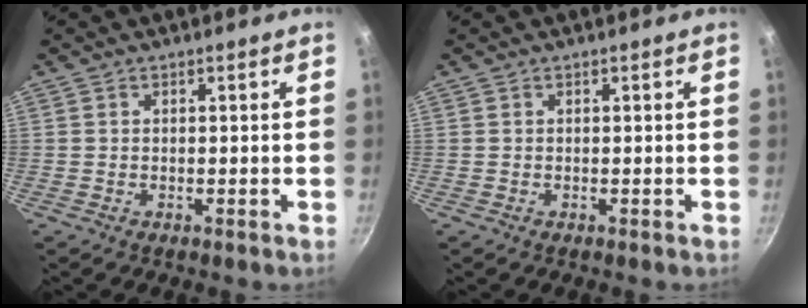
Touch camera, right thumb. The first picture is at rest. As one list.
[{"total": 0.0}]